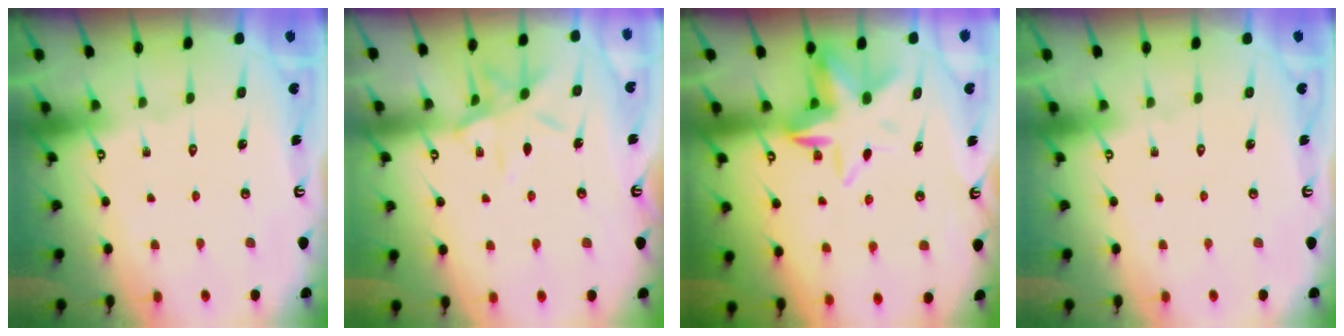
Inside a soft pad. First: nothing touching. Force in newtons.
{"total": 9.7, "press": 9.6, "slide": 0.8}
{"total": 7.4, "press": 7.1, "slide": 2.0}
{"total": 0.0}